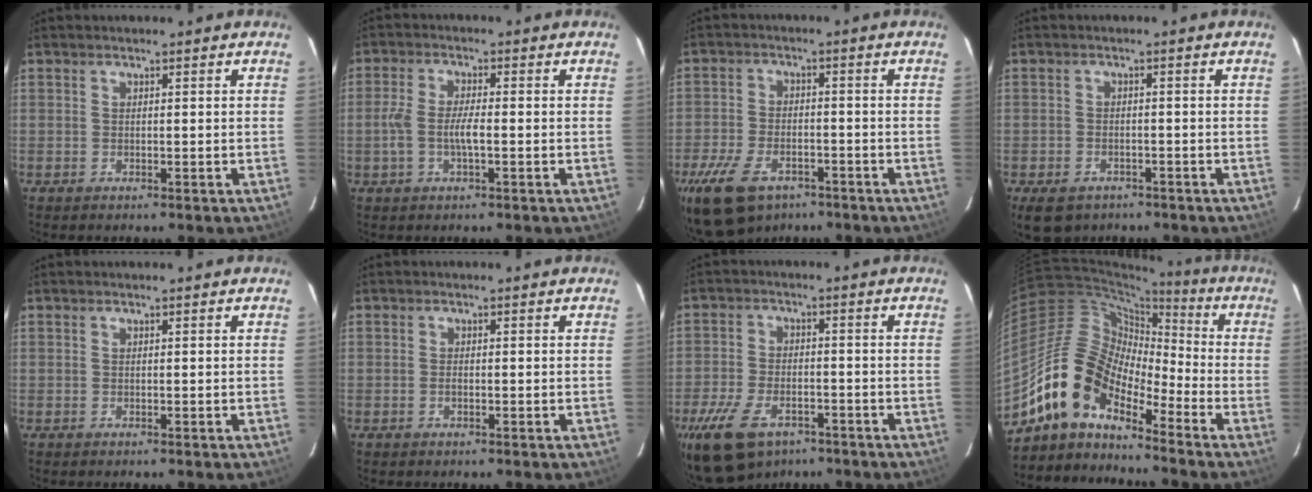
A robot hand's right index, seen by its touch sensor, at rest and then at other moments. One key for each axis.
{"total": 5.1, "fx": -1.2, "fy": 1.3, "fz": 4.8, "tx": -0.101, "ty": 0.003, "tz": -0.024}
{"total": 13.2, "fx": -8.4, "fy": 7.2, "fz": 7.1, "tx": -0.171, "ty": -0.017, "tz": -0.148}
{"total": 7.1, "fx": -4.7, "fy": 4.4, "fz": 2.9, "tx": -0.073, "ty": -0.007, "tz": -0.068}
{"total": 0.0}
{"total": 1.0, "fx": -0.4, "fy": 0.5, "fz": 0.7, "tx": -0.016, "ty": 0.002, "tz": -0.007}
{"total": 13.4, "fx": -8.5, "fy": 7.2, "fz": 7.4, "tx": -0.174, "ty": -0.016, "tz": -0.150}
{"total": 13.0, "fx": -9.9, "fy": 5.6, "fz": 6.4, "tx": -0.109, "ty": 0.020, "tz": -0.202}